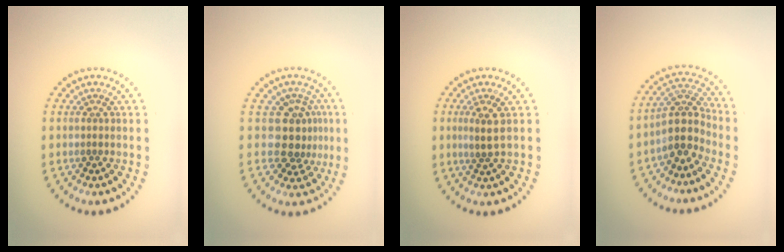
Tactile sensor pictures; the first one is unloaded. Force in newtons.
{"total": 3.5, "press": 2.7, "slide": 2.2}
{"total": 2.0, "press": 1.7, "slide": 1.1}
{"total": 3.9, "press": 3.1, "slide": 2.4}